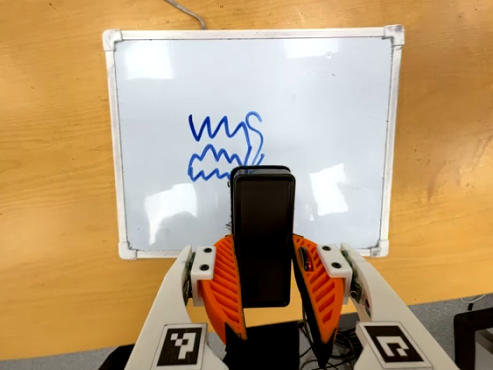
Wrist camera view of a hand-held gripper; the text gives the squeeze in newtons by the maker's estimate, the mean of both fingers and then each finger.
{"total": 4.9, "left": 3.7, "right": 6.1}